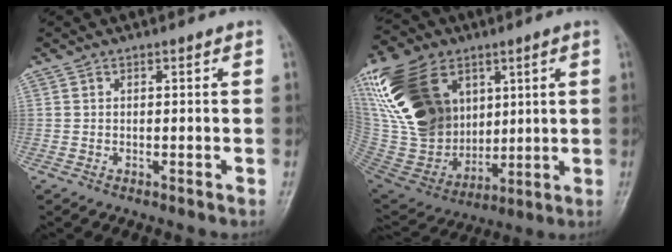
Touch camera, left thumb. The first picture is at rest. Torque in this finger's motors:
{"motor_torque": [1.03, 1.08, 1.59, -1.18, 0.63]}